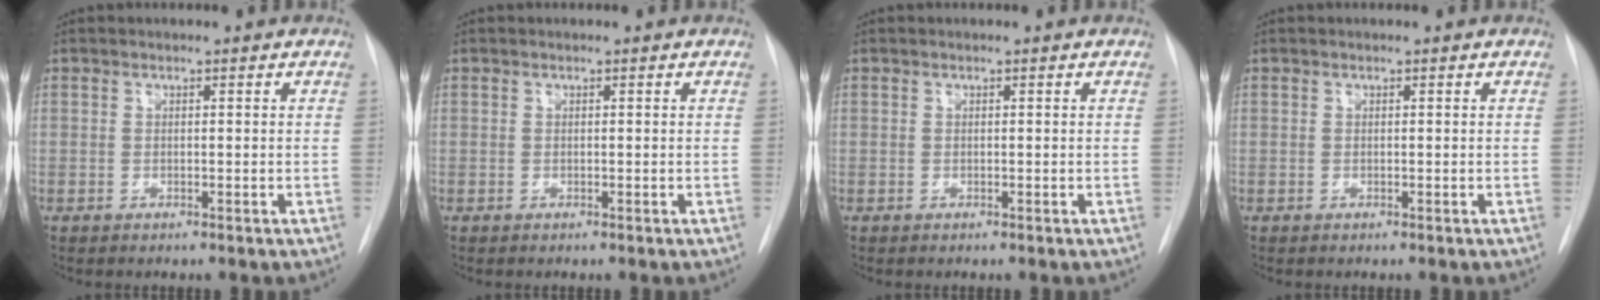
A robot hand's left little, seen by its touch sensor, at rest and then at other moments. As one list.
[{"total": 0.0}, {"total": 0.0}, {"total": 0.0}]